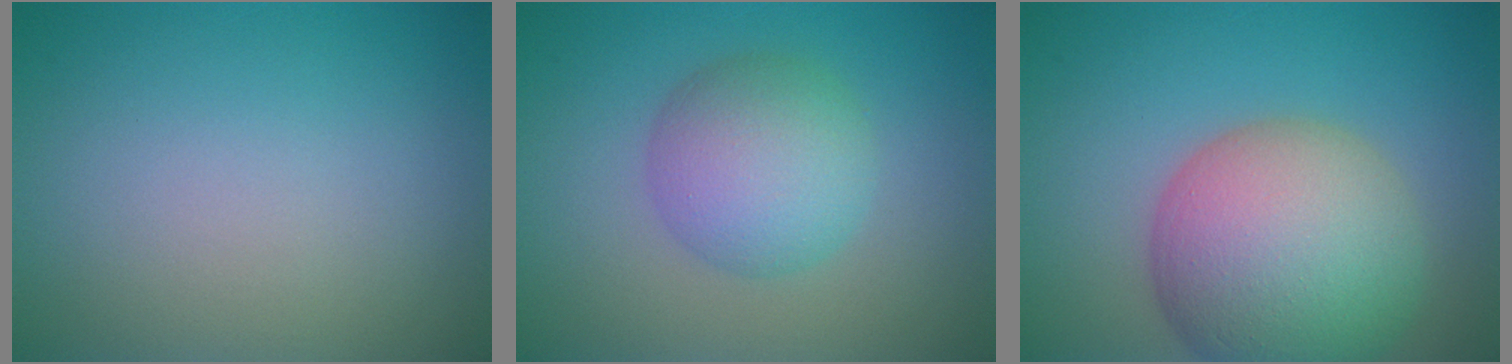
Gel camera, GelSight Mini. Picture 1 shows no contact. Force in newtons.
{"total": 5.3, "press": 5.3, "slide": 0.1}
{"total": 11.1, "press": 11.0, "slide": 0.7}